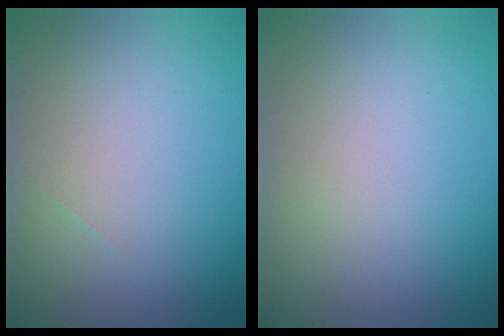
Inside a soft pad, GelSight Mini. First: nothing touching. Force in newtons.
{"total": 0.0}